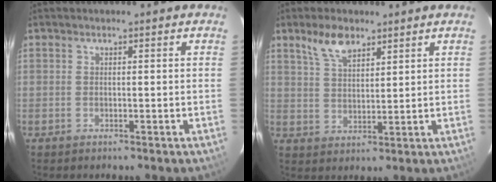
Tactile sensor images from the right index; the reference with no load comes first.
{"total": 6.3, "force": [4.4, 2.8, 3.6], "torque": [-0.065, 0.008, 0.086]}